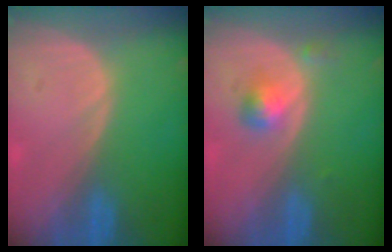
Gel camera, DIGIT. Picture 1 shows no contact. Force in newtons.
{"total": 2.8, "press": 2.7, "slide": 0.2}